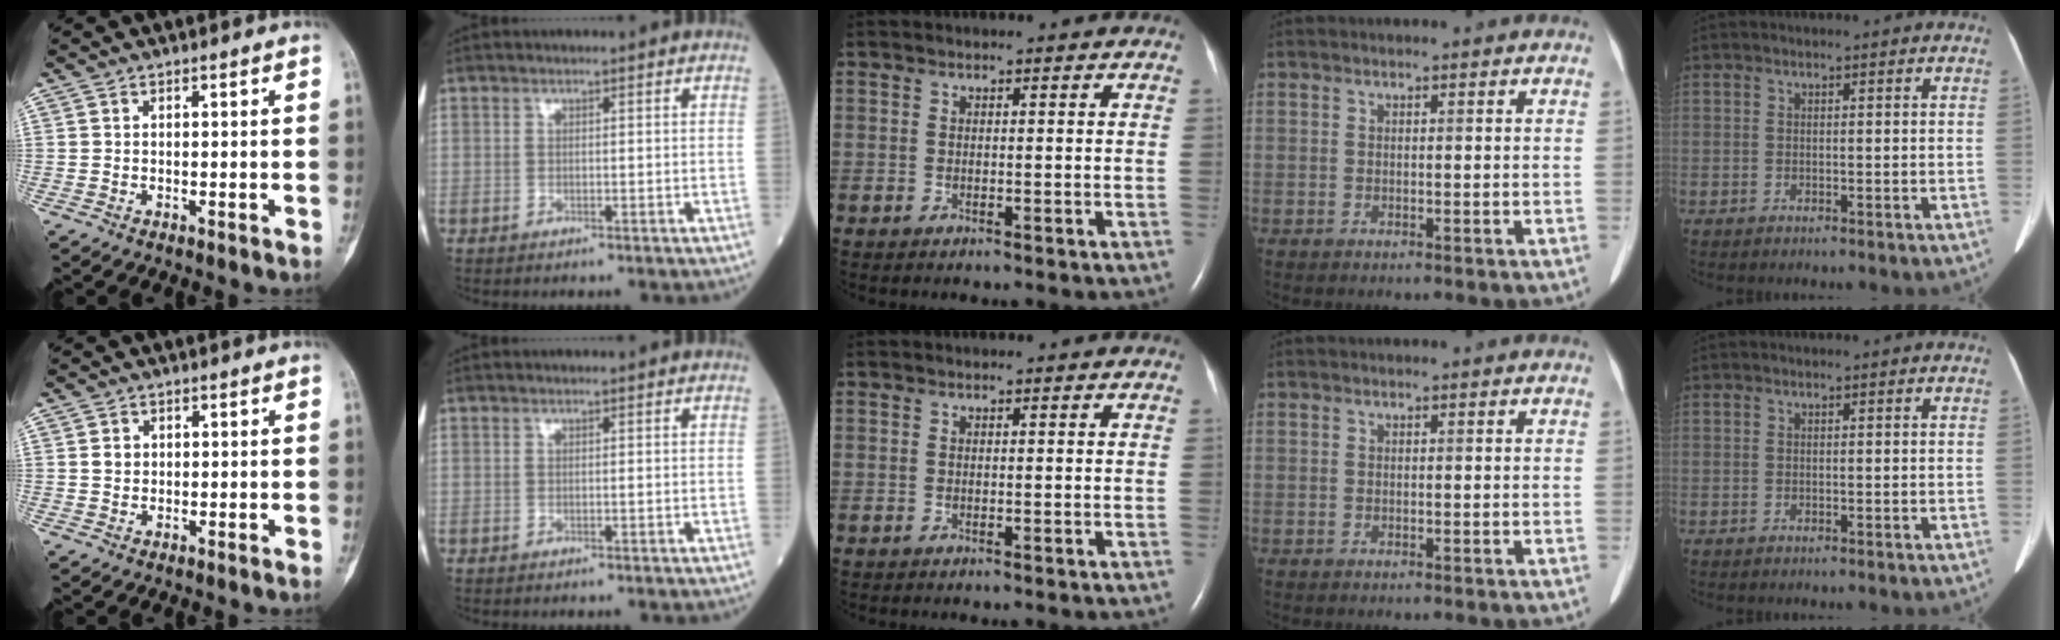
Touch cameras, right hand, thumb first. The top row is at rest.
{"thumb": {"total": 1.6, "force": [0.3, 1.4, 0.7], "torque": [-0.008, 0.002, 0.006]}}